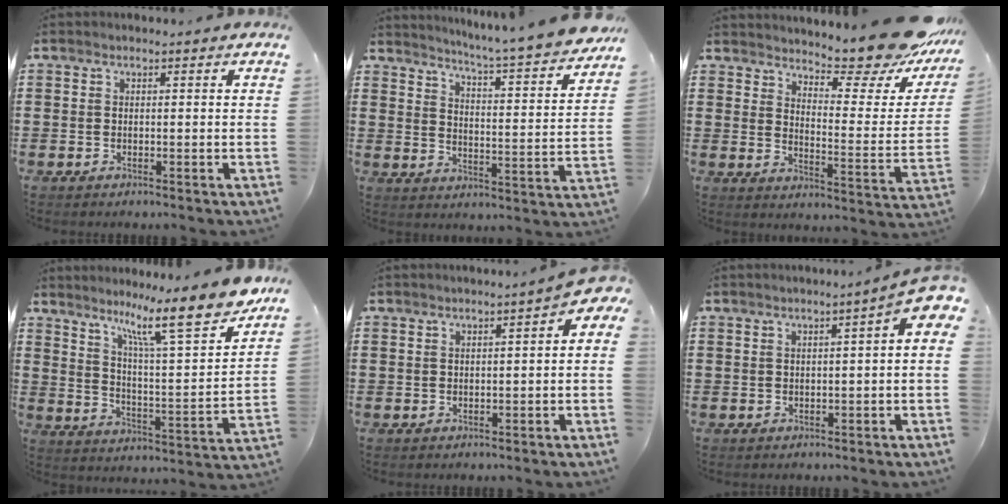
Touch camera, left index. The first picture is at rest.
{"total": 5.3, "force": [4.9, -1.2, 1.6], "torque": [-0.048, -0.051, 0.073]}
{"total": 10.9, "force": [10.1, 0.4, 4.2], "torque": [-0.057, -0.091, 0.166]}
{"total": 12.6, "force": [9.8, 1.2, 7.9], "torque": [-0.142, -0.063, 0.154]}
{"total": 1.1, "force": [-0.1, 0.3, 1.1], "torque": [-0.024, -0.001, -0.005]}
{"total": 2.7, "force": [0.4, 0.4, 2.7], "torque": [-0.043, -0.008, 0.005]}